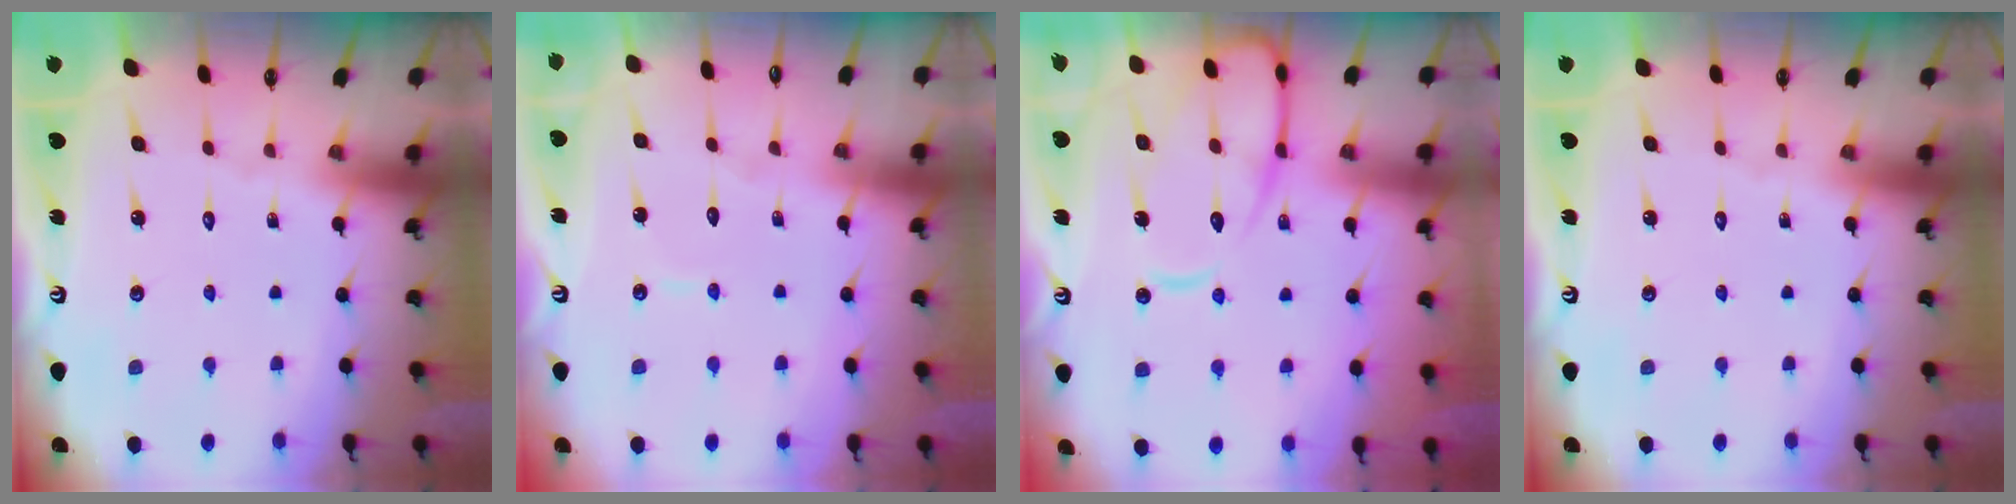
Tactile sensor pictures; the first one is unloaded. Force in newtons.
{"total": 4.6, "press": 4.6, "slide": 0.2}
{"total": 14.1, "press": 14.0, "slide": 1.5}
{"total": 0.0}